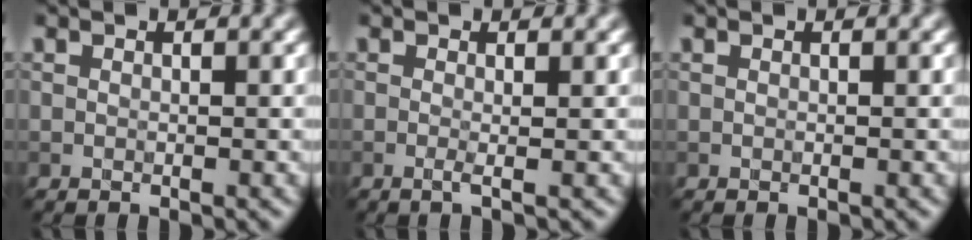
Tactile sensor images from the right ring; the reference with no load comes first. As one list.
[{"total": 1.0, "force": [-0.1, 0.0, 1.0], "torque": [-0.018, -0.007, -0.003]}, {"total": 0.0}]